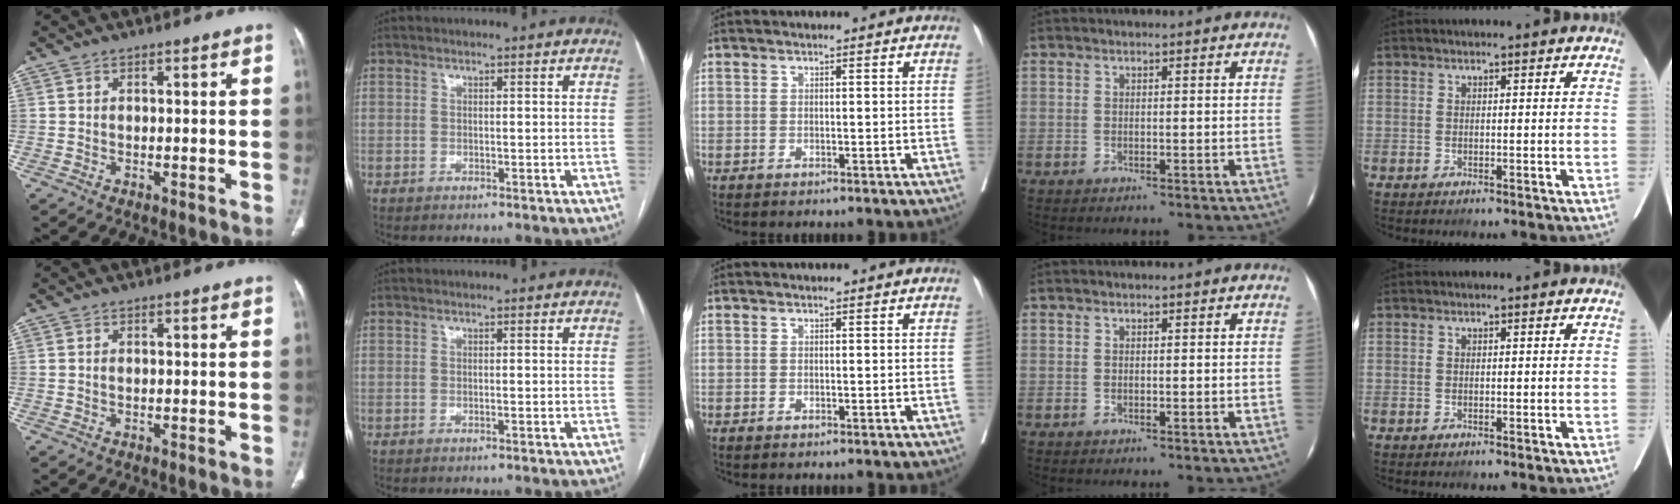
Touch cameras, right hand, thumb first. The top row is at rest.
{}